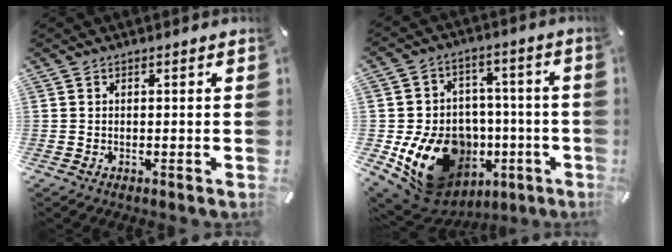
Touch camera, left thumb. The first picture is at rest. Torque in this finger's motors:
{"motor_torque": [2.14, 2.87, 1.40, 0.93, 0.53]}